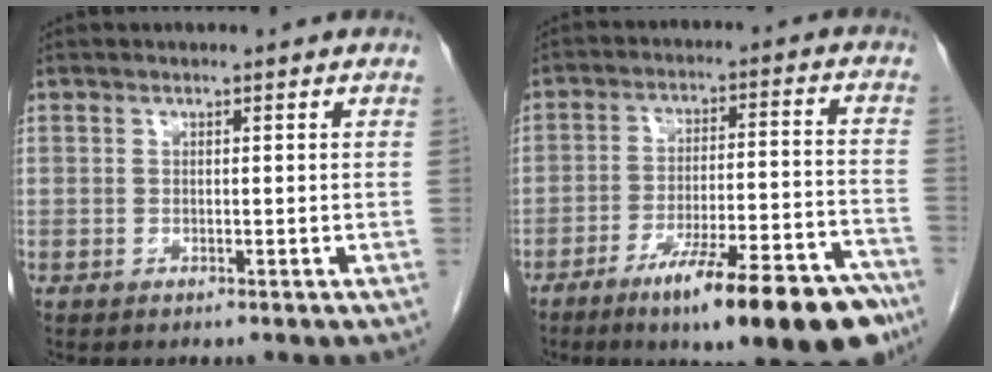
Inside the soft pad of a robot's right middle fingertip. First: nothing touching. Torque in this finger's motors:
{"motor_torque": [1.09, -1.05, 0.66, 0.13]}